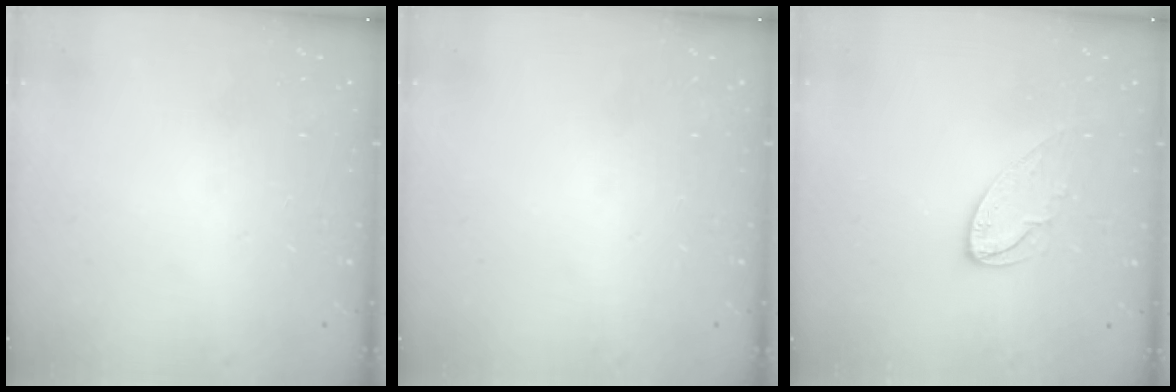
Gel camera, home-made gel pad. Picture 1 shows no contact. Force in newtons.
{"total": 0.0}
{"total": 7.1, "press": 7.1, "slide": 0.5}